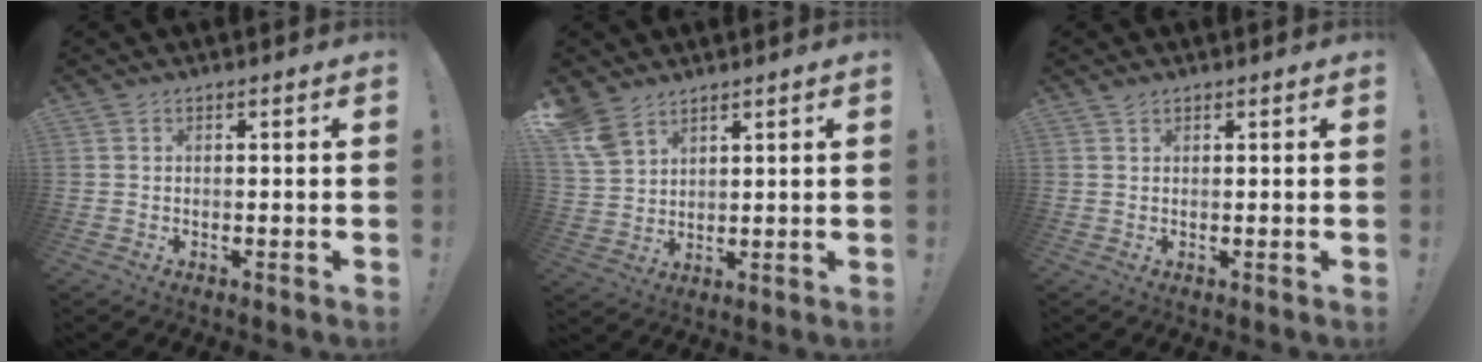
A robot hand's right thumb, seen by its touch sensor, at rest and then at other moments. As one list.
[{"total": 7.8, "force": [5.8, 4.2, 3.0], "torque": [-0.065, -0.029, 0.119]}, {"total": 1.1, "force": [1.0, 0.5, 0.3], "torque": [-0.001, -0.002, 0.018]}]